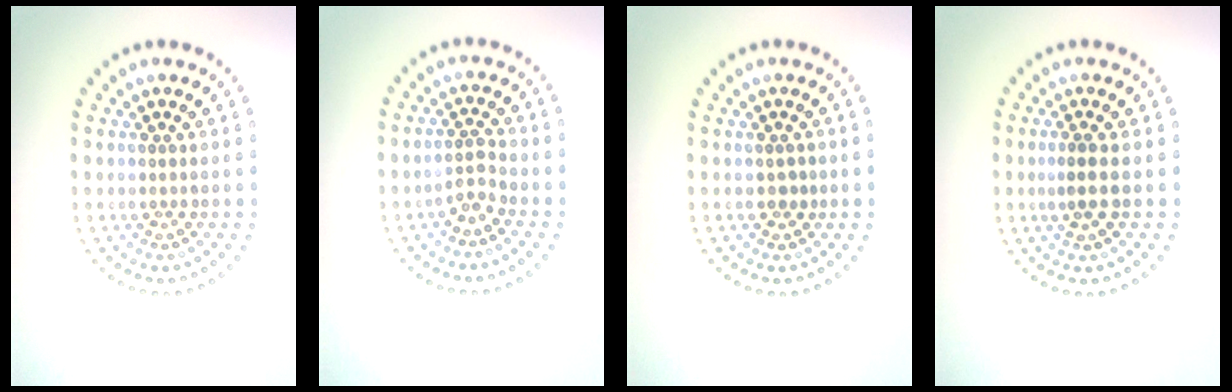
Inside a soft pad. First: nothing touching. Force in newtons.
{"total": 1.7, "press": 1.2, "slide": 1.2}
{"total": 0.9, "press": 0.8, "slide": 0.3}
{"total": 1.2, "press": 1.0, "slide": 0.8}